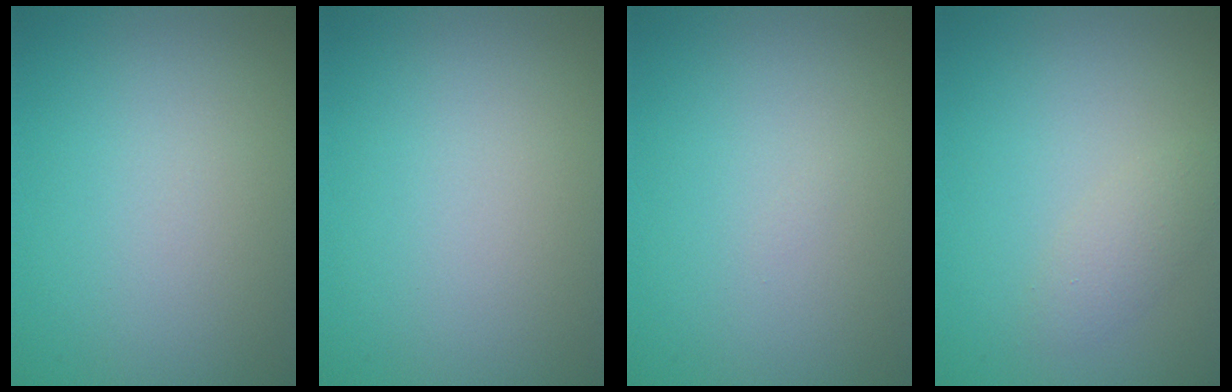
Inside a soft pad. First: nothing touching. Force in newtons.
{"total": 0.0}
{"total": 0.0}
{"total": 1.5, "press": 1.5, "slide": 0.0}